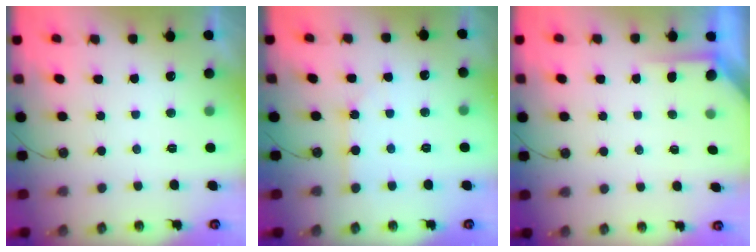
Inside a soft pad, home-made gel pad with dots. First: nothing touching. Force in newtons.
{"total": 2.5, "press": 2.5, "slide": 0.3}
{"total": 1.5, "press": 1.5, "slide": 0.3}